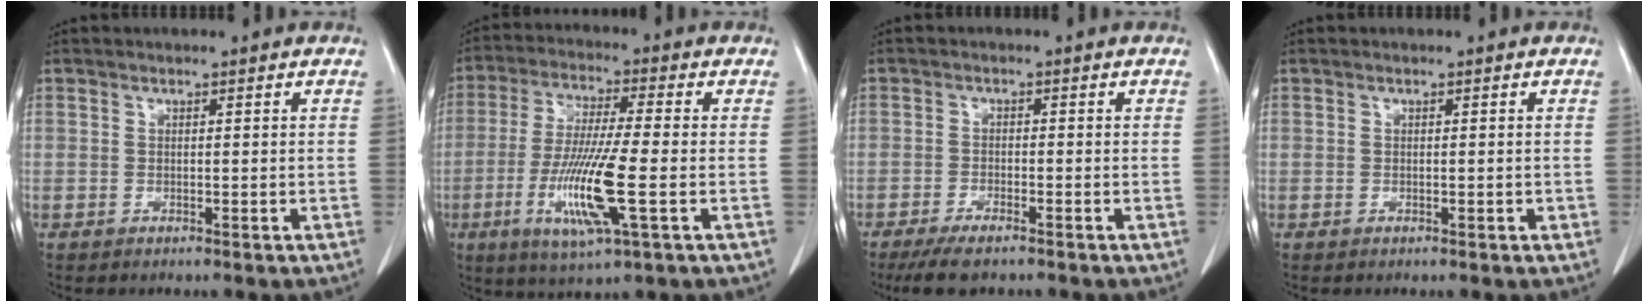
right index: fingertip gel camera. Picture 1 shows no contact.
{"total": 12.8, "force": [-3.5, 0.6, 12.3], "torque": [-0.246, -0.020, -0.068]}
{"total": 5.2, "force": [-3.9, 1.3, 3.0], "torque": [-0.054, -0.009, -0.069]}
{"total": 0.7, "force": [-0.1, 0.3, 0.6], "torque": [-0.011, 0.002, -0.001]}